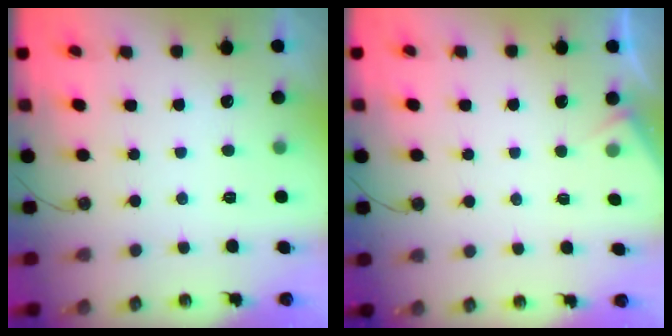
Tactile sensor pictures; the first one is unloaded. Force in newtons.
{"total": 3.3, "press": 3.3, "slide": 0.4}